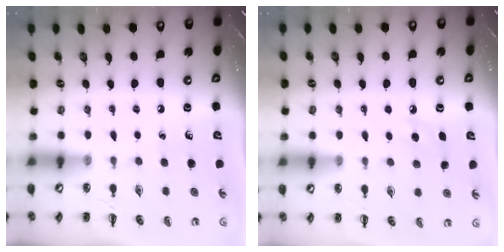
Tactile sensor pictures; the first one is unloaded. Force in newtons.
{"total": 5.5, "press": 5.3, "slide": 1.6}